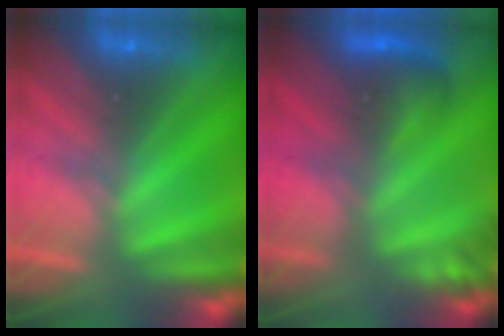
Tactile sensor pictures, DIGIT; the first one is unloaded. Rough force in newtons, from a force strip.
{"total": 2.9}